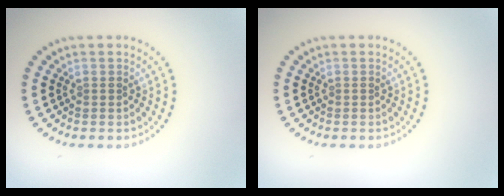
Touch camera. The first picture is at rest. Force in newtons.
{"total": 0.0}